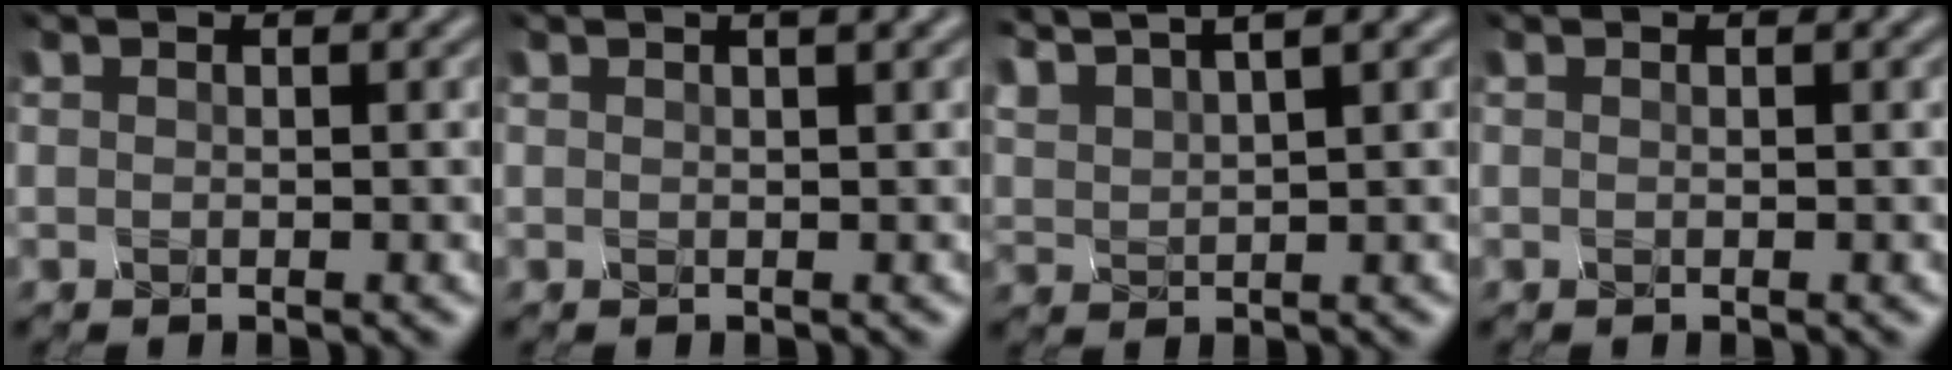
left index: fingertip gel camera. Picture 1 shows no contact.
{"total": 3.0, "force": [1.6, 1.2, 2.3], "torque": [-0.019, 0.022, 0.005]}
{"total": 5.9, "force": [4.5, 1.3, 3.5], "torque": [-0.099, 0.021, 0.083]}
{"total": 0.0}